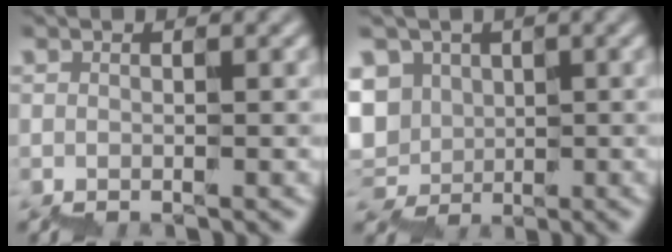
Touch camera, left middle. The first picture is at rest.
{"total": 5.1, "force": [2.1, 4.5, 1.0], "torque": [-0.042, 0.029, 0.024]}